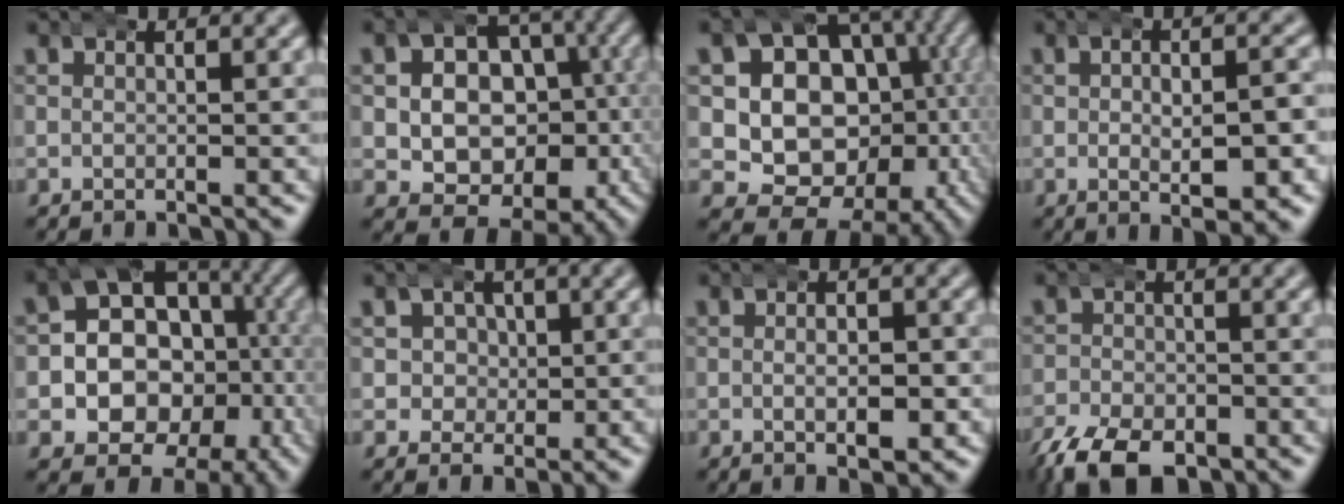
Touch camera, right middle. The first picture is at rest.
{"total": 11.2, "force": [-3.1, 9.1, 5.7], "torque": [-0.077, -0.042, -0.043]}
{"total": 20.9, "force": [-1.4, 17.5, 11.3], "torque": [-0.239, -0.087, -0.008]}
{"total": 4.6, "force": [-0.1, 1.4, 4.4], "torque": [-0.057, 0.004, -0.002]}
{"total": 13.5, "force": [-3.1, 11.6, 6.2], "torque": [-0.135, -0.062, -0.041]}
{"total": 3.6, "force": [0.5, 3.2, 1.6], "torque": [-0.029, -0.011, 0.011]}
{"total": 3.8, "force": [-0.8, 1.9, 3.1], "torque": [-0.030, 0.005, -0.022]}
{"total": 6.4, "force": [-4.6, 3.2, 3.1], "torque": [-0.057, -0.023, -0.070]}